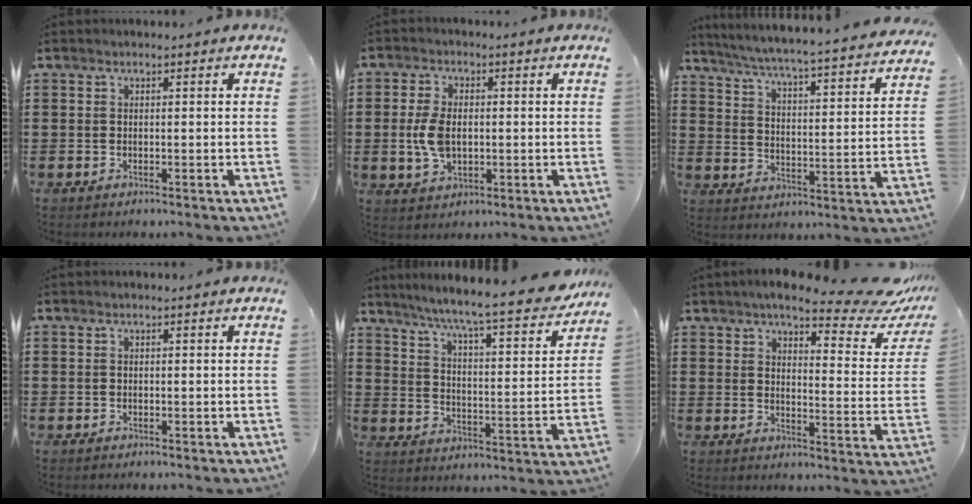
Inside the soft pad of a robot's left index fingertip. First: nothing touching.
{"total": 5.8, "force": [0.0, 3.5, 4.7], "torque": [-0.120, -0.001, -0.007]}
{"total": 4.6, "force": [4.2, -0.8, 1.7], "torque": [-0.054, -0.043, 0.061]}
{"total": 0.0}
{"total": 8.2, "force": [7.1, -0.4, 4.1], "torque": [-0.093, -0.054, 0.112]}
{"total": 8.7, "force": [7.1, 1.5, 4.9], "torque": [-0.083, -0.044, 0.116]}